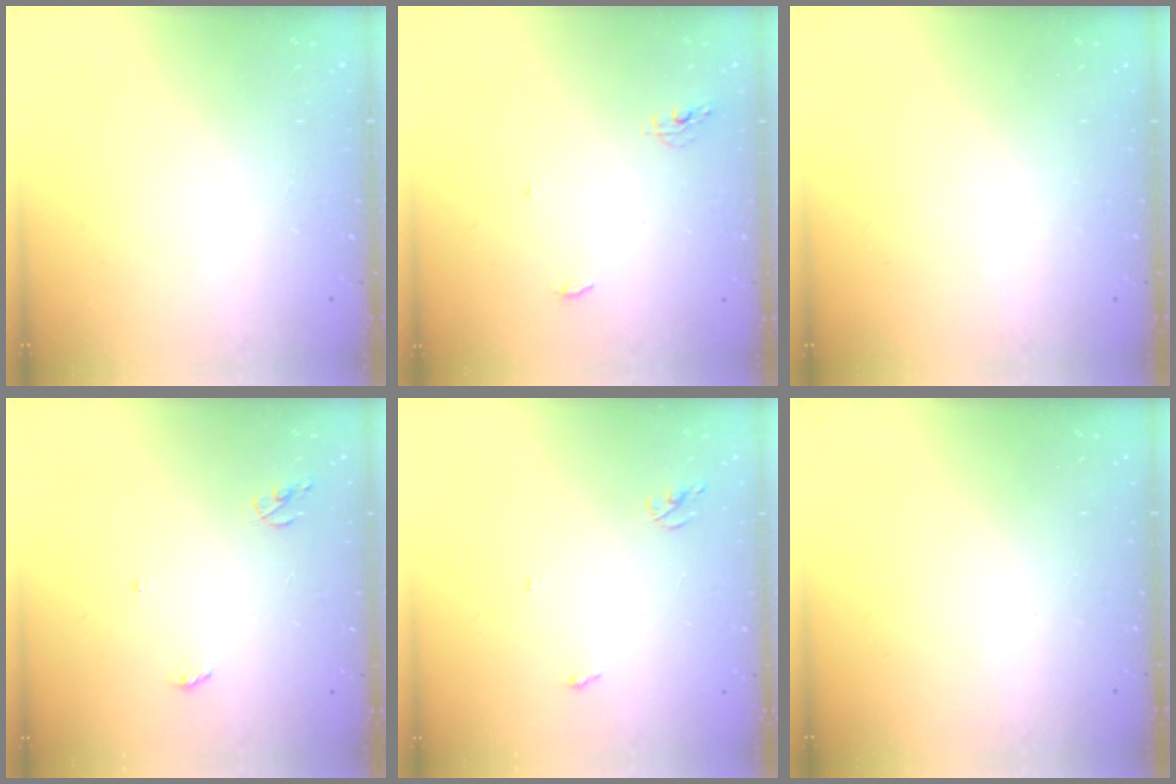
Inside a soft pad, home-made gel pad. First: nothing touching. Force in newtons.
{"total": 4.2, "press": 4.2, "slide": 0.4}
{"total": 0.0}
{"total": 3.7, "press": 3.7, "slide": 0.2}
{"total": 2.6, "press": 2.6, "slide": 0.2}
{"total": 0.0}